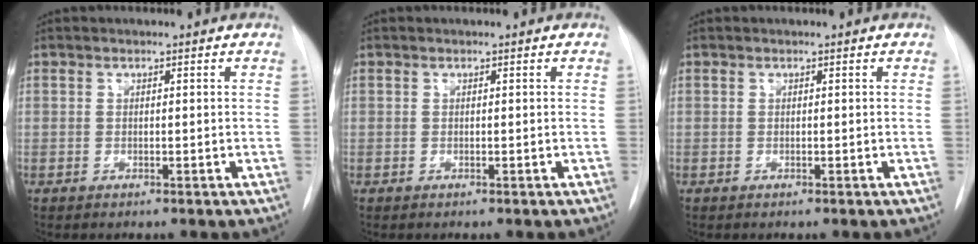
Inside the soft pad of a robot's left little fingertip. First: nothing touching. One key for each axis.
{"total": 0.0}
{"total": 0.0}